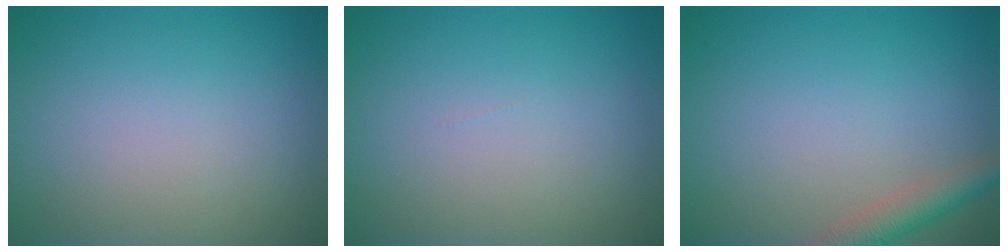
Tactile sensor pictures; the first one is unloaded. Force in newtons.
{"total": 0.0}
{"total": 2.9, "press": 2.9, "slide": 0.2}